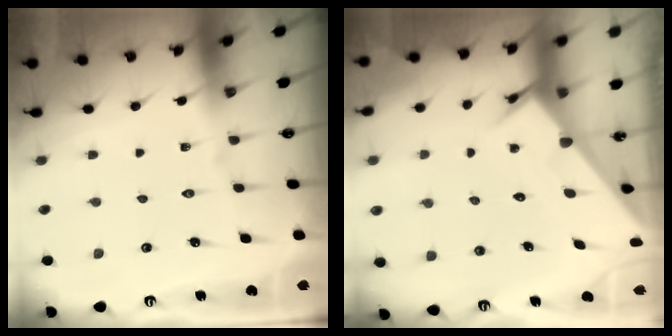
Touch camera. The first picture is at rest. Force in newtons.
{"total": 3.4, "press": 3.4, "slide": 0.1}